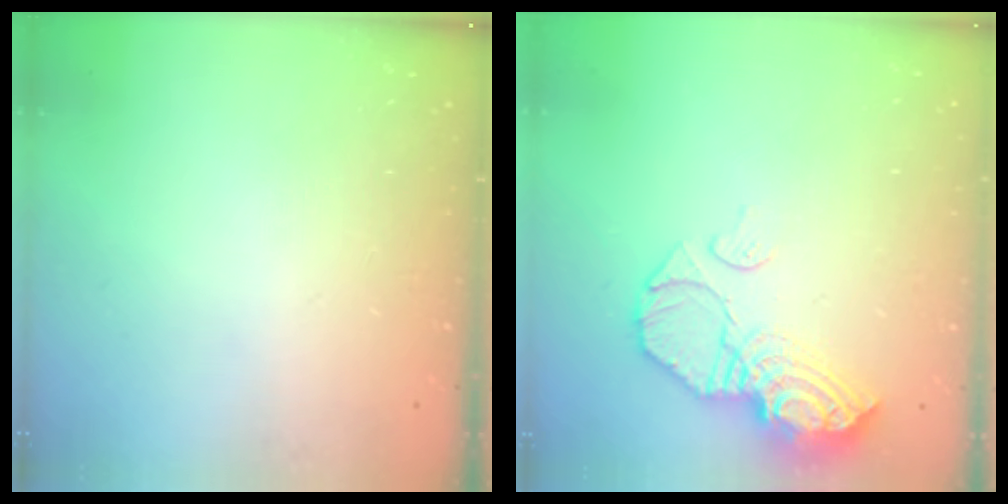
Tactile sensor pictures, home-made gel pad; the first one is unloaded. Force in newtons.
{"total": 12.7, "press": 12.6, "slide": 1.9}